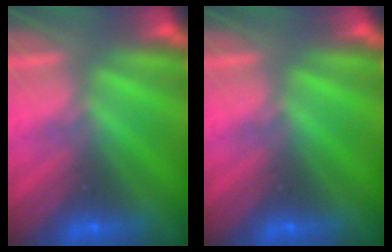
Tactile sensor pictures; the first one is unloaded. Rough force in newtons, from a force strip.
{"total": 0.0}